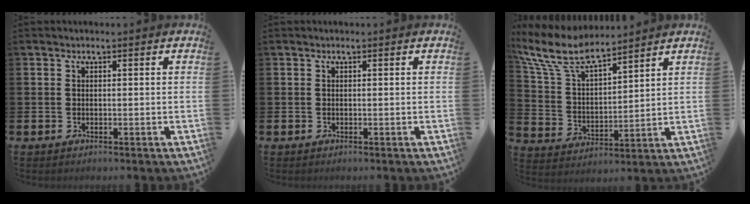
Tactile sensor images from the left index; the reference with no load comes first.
{"total": 0.0}
{"total": 8.7, "force": [7.7, 2.2, 3.3], "torque": [-0.105, -0.039, 0.139]}